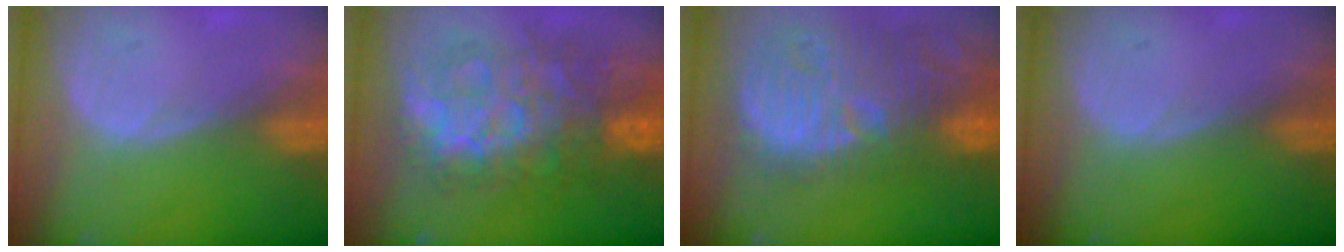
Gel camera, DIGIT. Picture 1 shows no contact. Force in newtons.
{"total": 11.8, "press": 11.8, "slide": 1.2}
{"total": 14.8, "press": 13.1, "slide": 6.9}
{"total": 0.0}